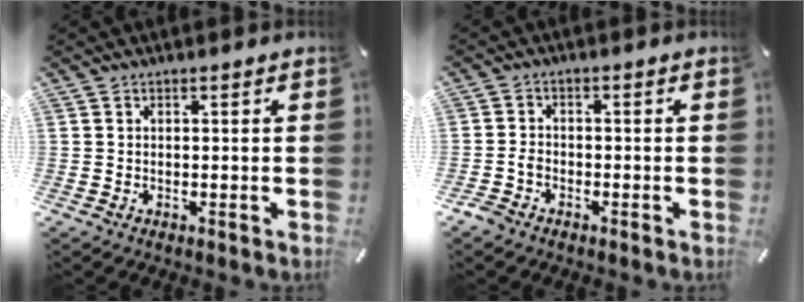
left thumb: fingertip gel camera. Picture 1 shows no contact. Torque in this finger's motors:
{"motor_torque": [0.91, 0.99, -0.06, 0.13, 0.00]}